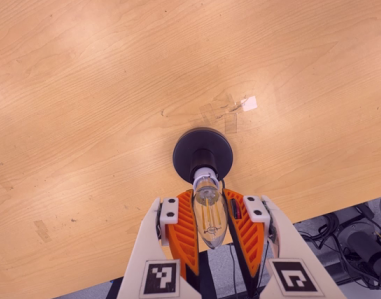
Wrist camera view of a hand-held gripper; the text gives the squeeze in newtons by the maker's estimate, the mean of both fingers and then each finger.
{"total": 13.3, "left": 12.6, "right": 14.1}